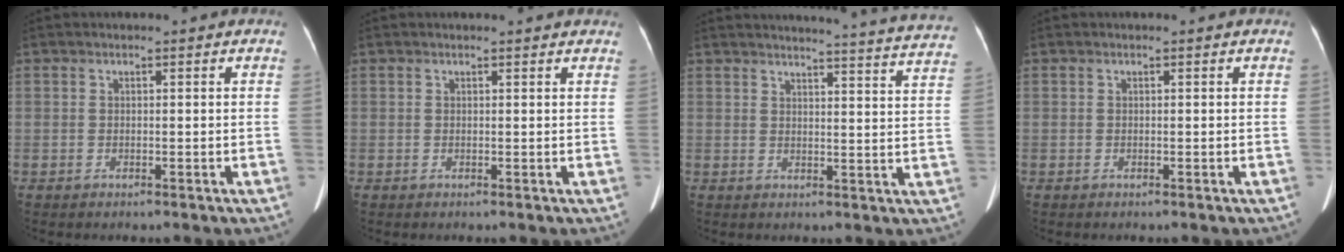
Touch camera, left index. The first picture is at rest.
{"total": 2.5, "force": [2.3, 0.3, 0.7], "torque": [-0.016, 0.007, 0.017]}
{"total": 22.3, "force": [21.7, -0.1, 5.4], "torque": [-0.072, -0.087, 0.234]}
{"total": 0.0}